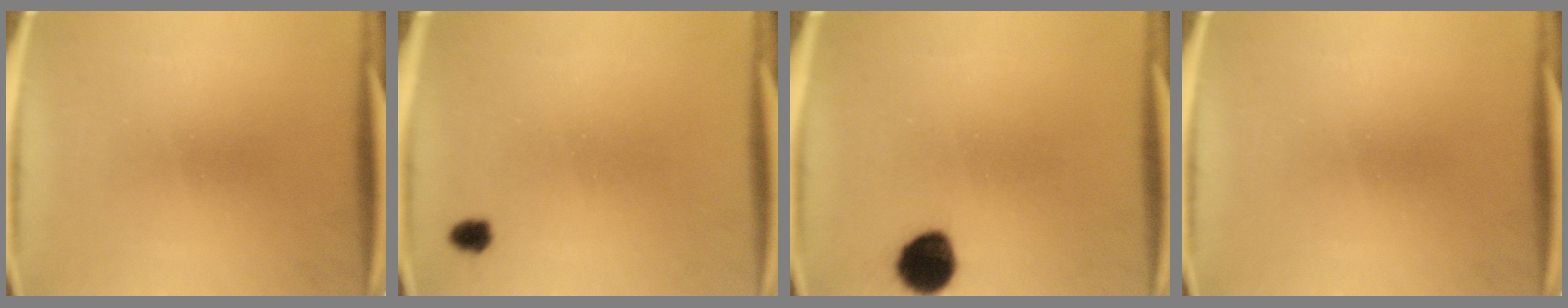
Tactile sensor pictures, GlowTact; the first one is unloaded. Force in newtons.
{"total": 1.8}
{"total": 8.6}
{"total": 0.0}